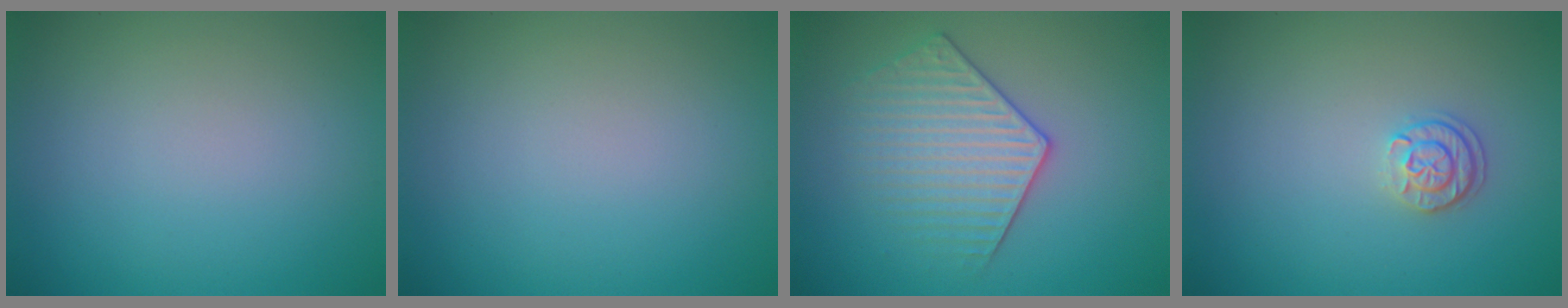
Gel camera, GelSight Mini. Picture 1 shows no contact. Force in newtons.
{"total": 0.0}
{"total": 3.5, "press": 3.4, "slide": 0.7}
{"total": 1.7, "press": 1.6, "slide": 0.7}